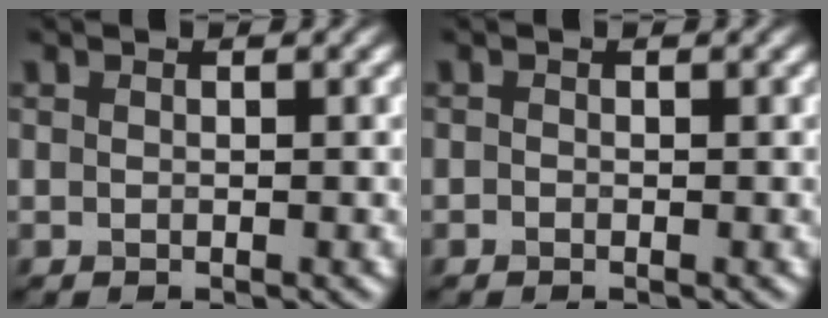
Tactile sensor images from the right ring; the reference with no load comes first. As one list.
[{"total": 0.0}]